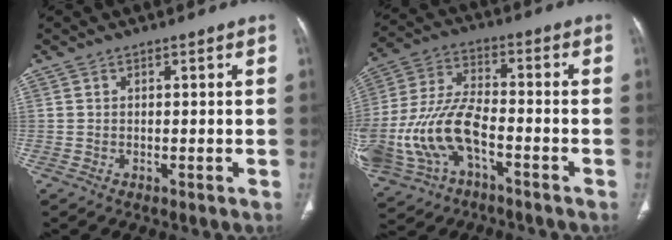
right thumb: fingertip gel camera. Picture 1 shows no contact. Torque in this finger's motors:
{"motor_torque": [0.66, 0.57, 1.67, -1.10, 0.65]}